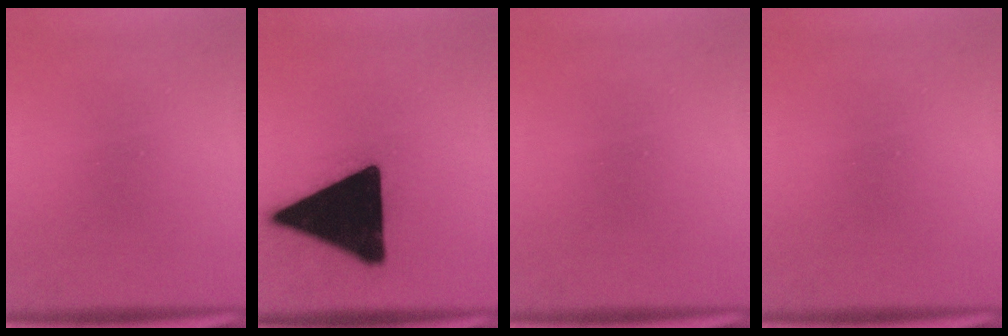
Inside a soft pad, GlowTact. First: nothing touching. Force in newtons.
{"total": 21.1}
{"total": 0.0}
{"total": 0.0}